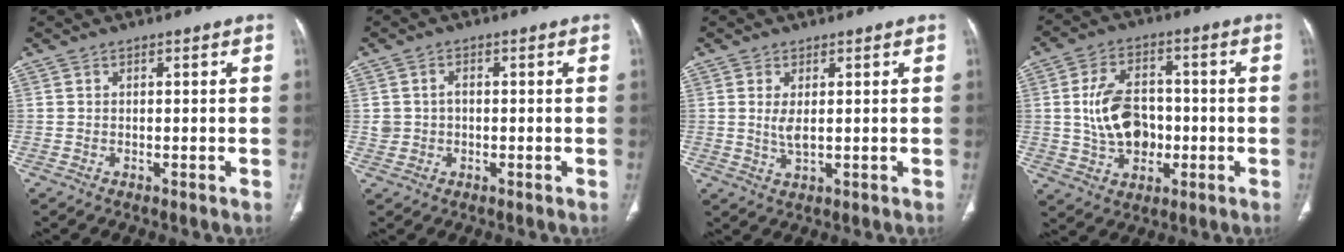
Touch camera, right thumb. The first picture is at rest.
{"total": 2.9, "force": [0.1, 2.5, 1.6], "torque": [-0.019, 0.006, 0.005]}
{"total": 3.2, "force": [0.6, 1.4, 2.9], "torque": [-0.060, -0.011, 0.017]}
{"total": 12.2, "force": [-0.6, 8.7, 8.6], "torque": [-0.128, 0.015, -0.006]}